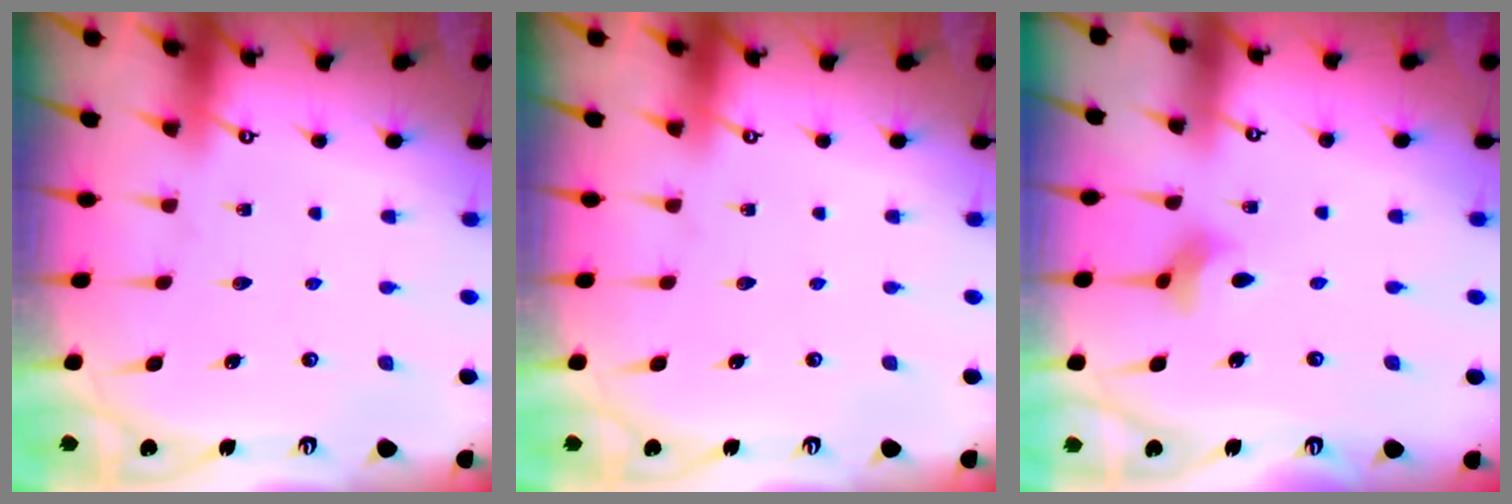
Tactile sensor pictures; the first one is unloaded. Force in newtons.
{"total": 0.0}
{"total": 2.8, "press": 2.7, "slide": 0.4}